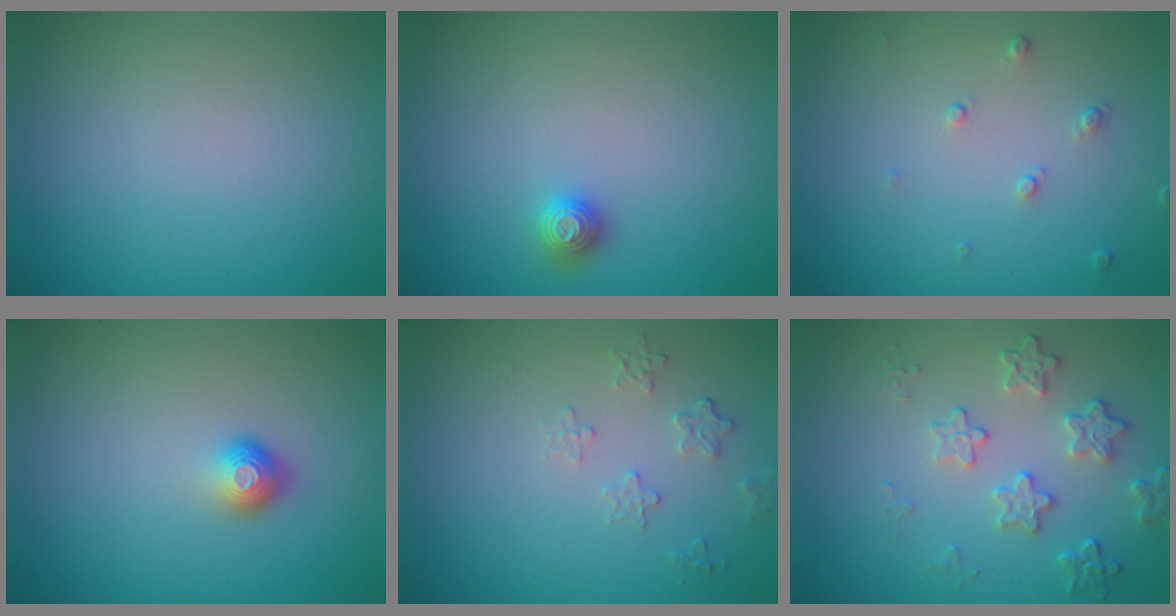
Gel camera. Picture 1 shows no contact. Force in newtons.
{"total": 1.3, "press": 1.2, "slide": 0.3}
{"total": 0.9, "press": 0.6, "slide": 0.7}
{"total": 1.8, "press": 1.2, "slide": 1.2}
{"total": 1.6, "press": 0.9, "slide": 1.4}
{"total": 2.9, "press": 2.3, "slide": 1.8}